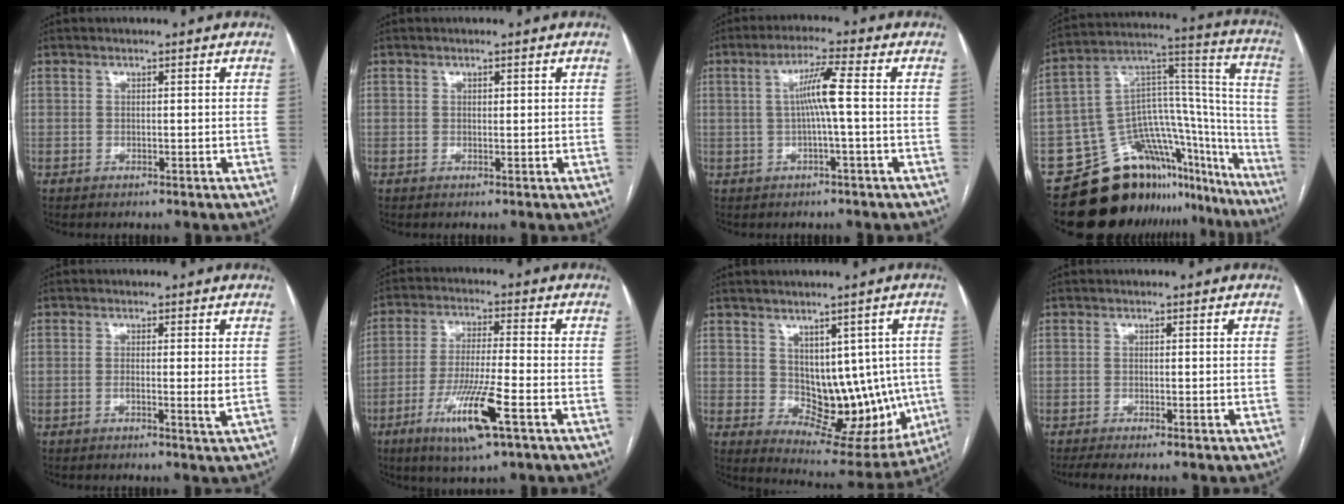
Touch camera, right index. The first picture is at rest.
{"total": 0.5, "force": [0.2, 0.3, 0.3], "torque": [-0.004, -0.001, 0.003]}
{"total": 5.5, "force": [0.1, -0.6, 5.5], "torque": [-0.099, 0.011, 0.004]}
{"total": 27.3, "force": [-21.1, 12.8, 11.8], "torque": [-0.114, 0.064, -0.297]}
{"total": 2.4, "force": [-0.2, 0.0, 2.4], "torque": [-0.038, -0.004, -0.005]}
{"total": 11.3, "force": [-5.1, 0.6, 10.1], "torque": [-0.196, -0.021, -0.090]}
{"total": 12.5, "force": [0.0, 8.0, 9.6], "torque": [-0.100, 0.011, 0.028]}
{"total": 2.1, "force": [-1.5, -0.1, 1.4], "torque": [-0.028, -0.005, -0.031]}